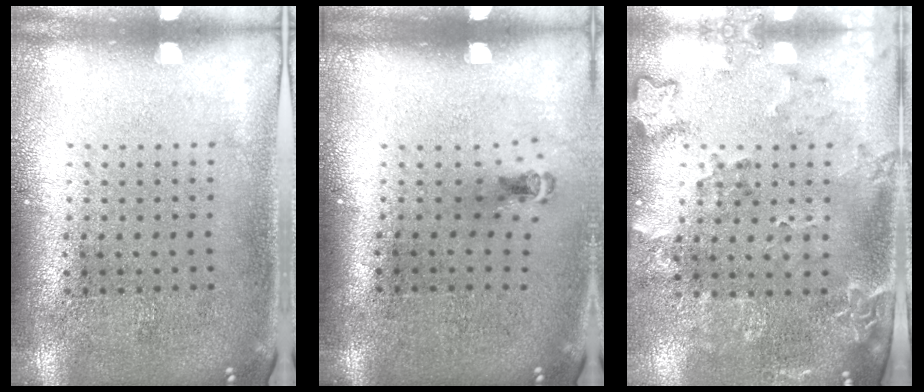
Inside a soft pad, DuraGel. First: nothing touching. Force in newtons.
{"total": 0.6, "press": 0.4, "slide": 0.5}
{"total": 1.8, "press": 1.5, "slide": 0.9}